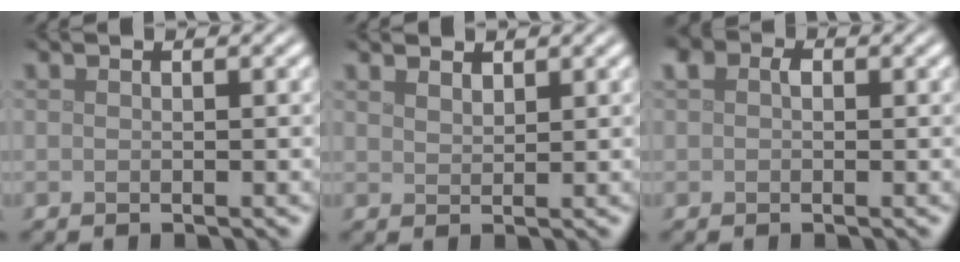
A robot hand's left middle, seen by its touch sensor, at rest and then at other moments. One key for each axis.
{"total": 1.8, "fx": 1.7, "fy": 0.5, "fz": 0.5, "tx": -0.010, "ty": -0.002, "tz": 0.029}
{"total": 1.9, "fx": 0.6, "fy": 1.5, "fz": 1.0, "tx": -0.018, "ty": 0.002, "tz": 0.006}